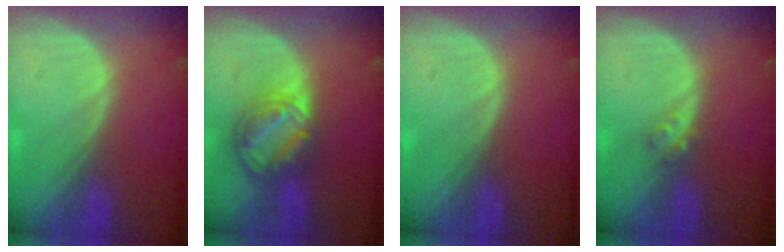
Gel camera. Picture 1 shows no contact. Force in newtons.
{"total": 8.1, "press": 6.9, "slide": 4.1}
{"total": 0.0}
{"total": 1.8, "press": 1.5, "slide": 0.9}